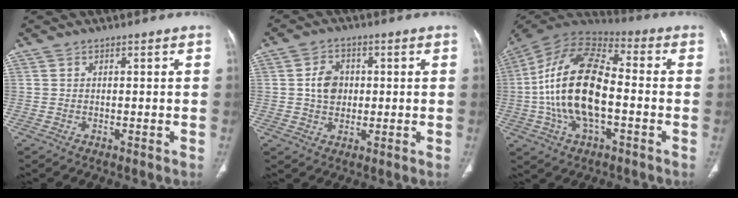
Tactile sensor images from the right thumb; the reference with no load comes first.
{"total": 5.7, "force": [0.5, 4.6, 3.4], "torque": [-0.043, 0.004, 0.006]}
{"total": 20.4, "force": [-2.3, 10.1, 17.5], "torque": [-0.340, 0.032, -0.045]}